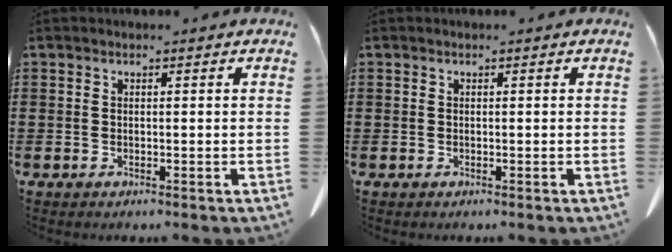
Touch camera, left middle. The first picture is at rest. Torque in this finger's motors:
{"motor_torque": [0.04, -0.02, 0.05, 0.02]}